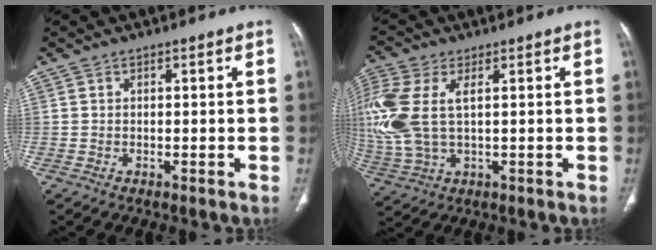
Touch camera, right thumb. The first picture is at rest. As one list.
[{"total": 14.3, "force": [2.5, 7.6, 11.9], "torque": [-0.315, 0.005, 0.058]}]